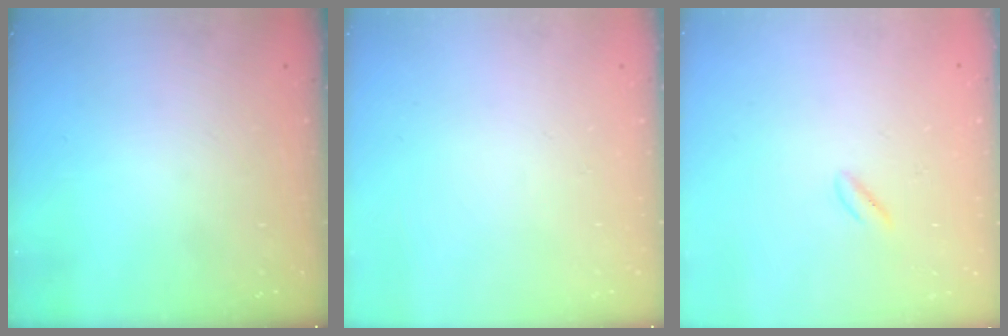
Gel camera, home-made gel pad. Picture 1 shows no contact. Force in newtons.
{"total": 0.0}
{"total": 0.8, "press": 0.4, "slide": 0.7}